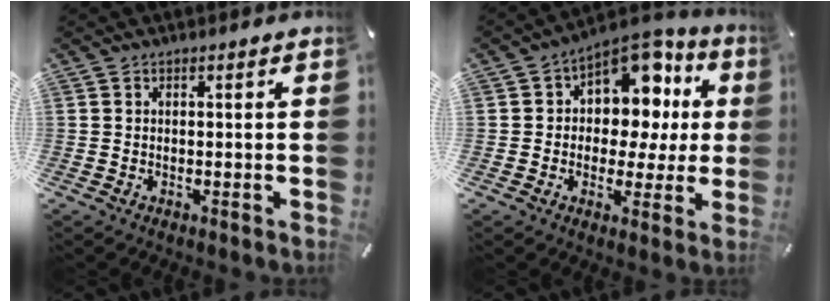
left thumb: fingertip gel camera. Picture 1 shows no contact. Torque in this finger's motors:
{"motor_torque": [0.73, 0.61, 0.44, 0.31, 0.11]}